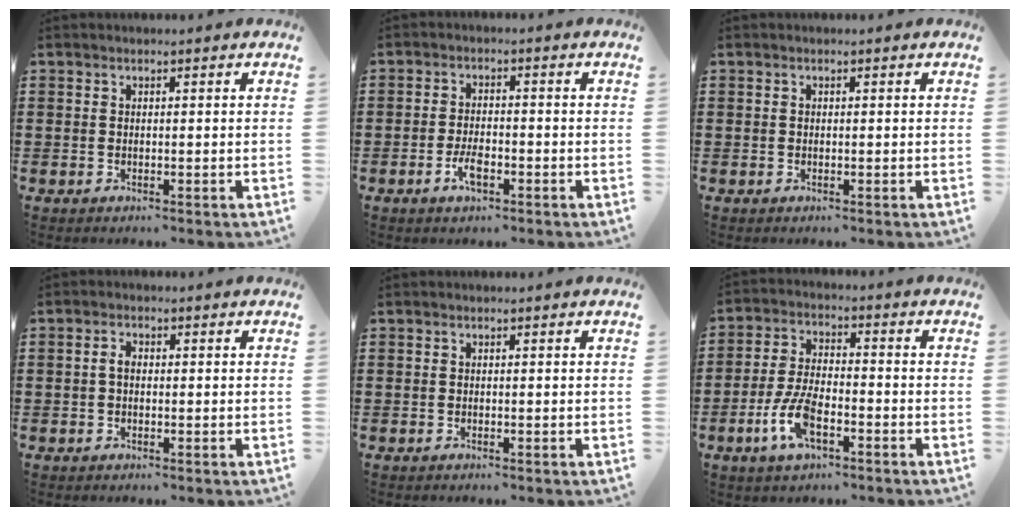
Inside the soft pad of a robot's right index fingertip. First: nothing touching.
{"total": 3.7, "force": [-1.6, 1.5, 3.0], "torque": [-0.065, -0.001, -0.032]}
{"total": 0.0}
{"total": 1.9, "force": [-0.1, 1.1, 1.5], "torque": [-0.030, 0.005, -0.003]}
{"total": 0.0}
{"total": 7.6, "force": [-3.3, 3.1, 6.1], "torque": [-0.148, -0.008, -0.066]}